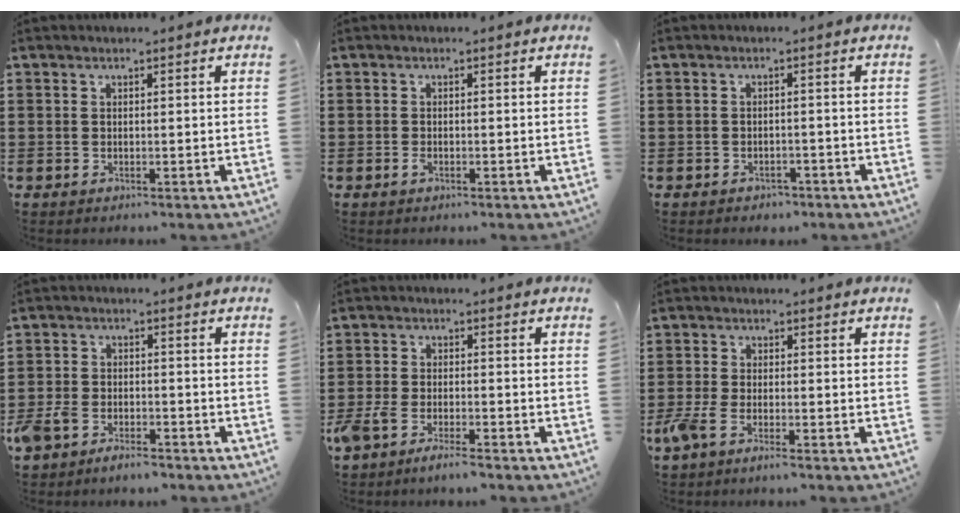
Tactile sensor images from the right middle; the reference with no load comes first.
{"total": 0.9, "force": [-0.5, 0.4, 0.6], "torque": [-0.015, -0.005, -0.008]}
{"total": 1.2, "force": [-1.2, 0.3, 0.0], "torque": [-0.005, 0.002, -0.026]}
{"total": 4.5, "force": [-3.9, 1.5, 1.7], "torque": [-0.058, -0.002, -0.085]}
{"total": 4.2, "force": [-3.5, 0.8, 2.3], "torque": [-0.066, -0.009, -0.074]}
{"total": 3.4, "force": [-2.1, 0.8, 2.5], "torque": [-0.070, -0.007, -0.046]}